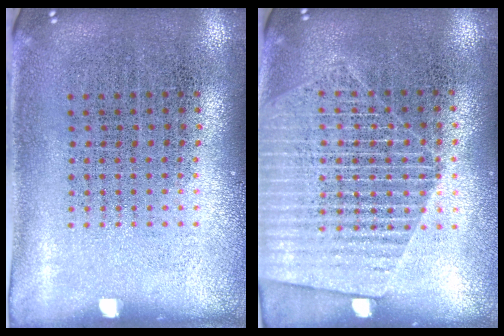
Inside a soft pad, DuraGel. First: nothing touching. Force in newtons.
{"total": 1.8, "press": 1.6, "slide": 0.9}